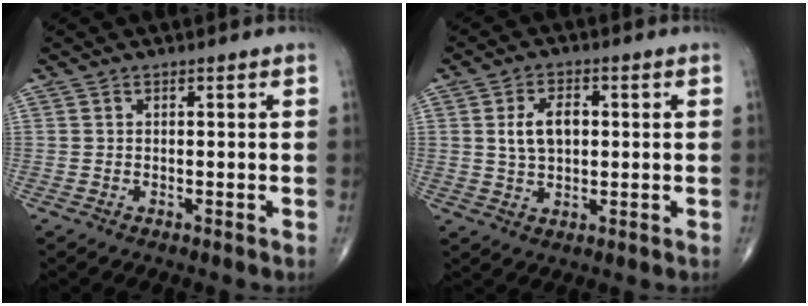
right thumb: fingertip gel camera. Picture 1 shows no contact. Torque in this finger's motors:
{"motor_torque": [0.09, -0.09, 0.77, 0.17, 0.06]}